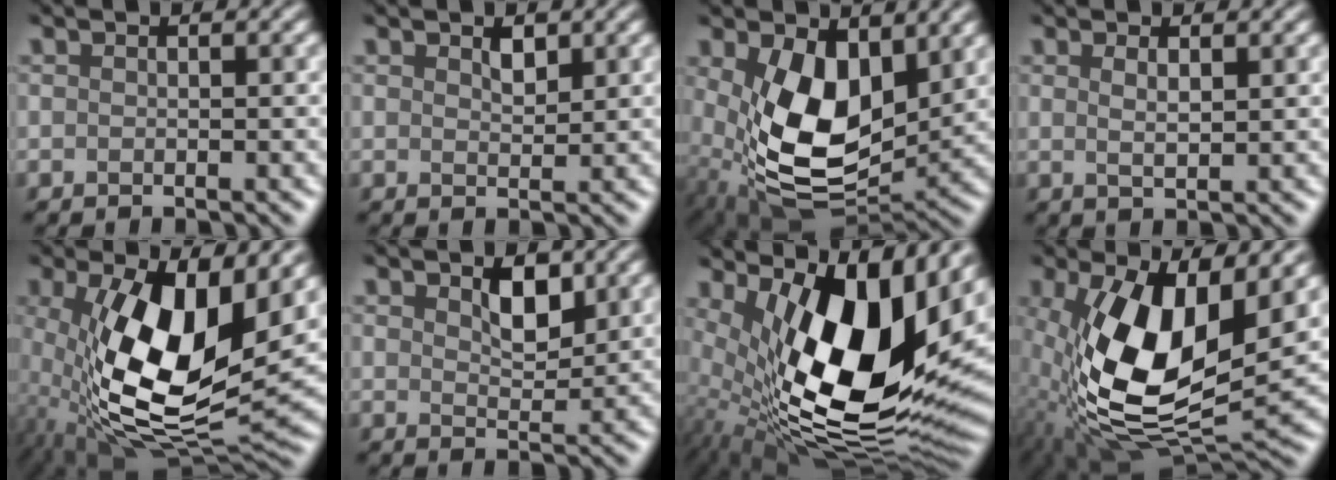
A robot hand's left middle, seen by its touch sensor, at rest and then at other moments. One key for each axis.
{"total": 1.1, "fx": 1.0, "fy": -0.3, "fz": -0.2, "tx": -0.006, "ty": -0.001, "tz": 0.020}
{"total": 9.4, "fx": 1.6, "fy": 5.6, "fz": 7.4, "tx": -0.156, "ty": -0.020, "tz": 0.040}
{"total": 0.9, "fx": 0.7, "fy": -0.2, "fz": 0.6, "tx": -0.019, "ty": -0.002, "tz": 0.015}
{"total": 12.0, "fx": 0.7, "fy": 5.5, "fz": 10.7, "tx": -0.207, "ty": -0.024, "tz": 0.016}
{"total": 1.9, "fx": 1.5, "fy": 0.5, "fz": 0.9, "tx": -0.024, "ty": -0.002, "tz": 0.031}
{"total": 14.8, "fx": 3.1, "fy": 6.4, "fz": 13.0, "tx": -0.233, "ty": -0.022, "tz": 0.057}
{"total": 11.7, "fx": 1.1, "fy": 5.7, "fz": 10.1, "tx": -0.213, "ty": -0.020, "tz": 0.022}